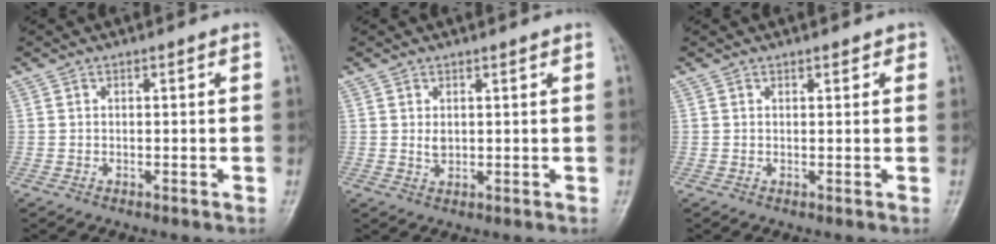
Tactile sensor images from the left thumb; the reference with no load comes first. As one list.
[{"total": 1.9, "force": [0.8, 1.1, 1.3], "torque": [-0.018, -0.007, 0.018]}, {"total": 1.4, "force": [0.9, 0.8, 0.6], "torque": [0.002, -0.003, 0.007]}]